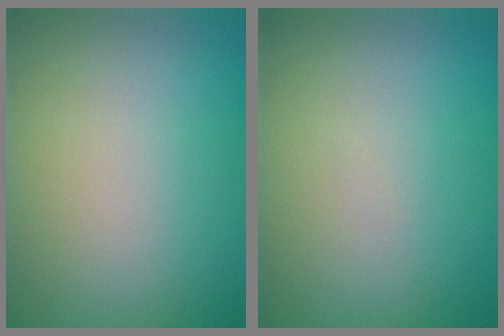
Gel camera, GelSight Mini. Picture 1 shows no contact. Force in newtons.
{"total": 0.0}